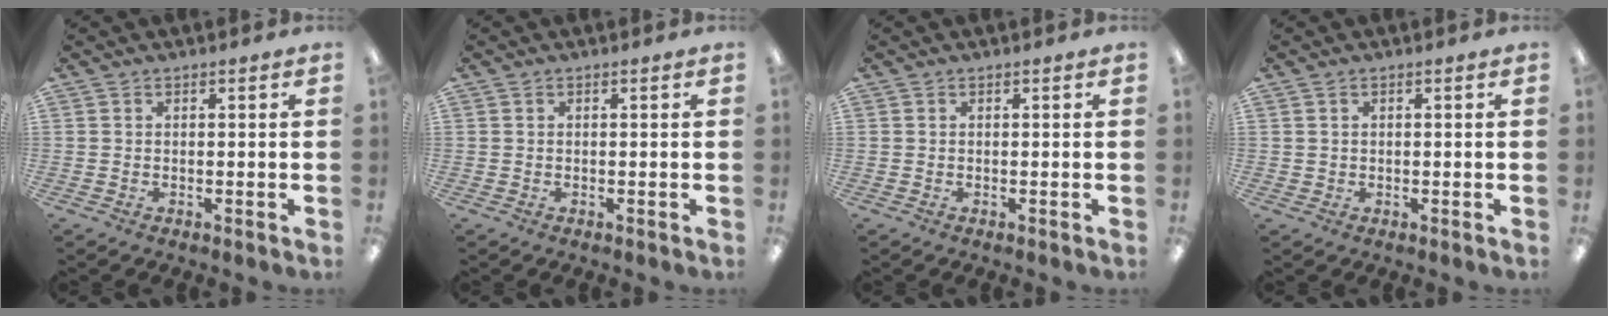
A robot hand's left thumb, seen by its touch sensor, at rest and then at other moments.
{"total": 0.0}
{"total": 0.0}
{"total": 1.0, "force": [0.4, 0.8, 0.3], "torque": [-0.006, 0.004, 0.007]}